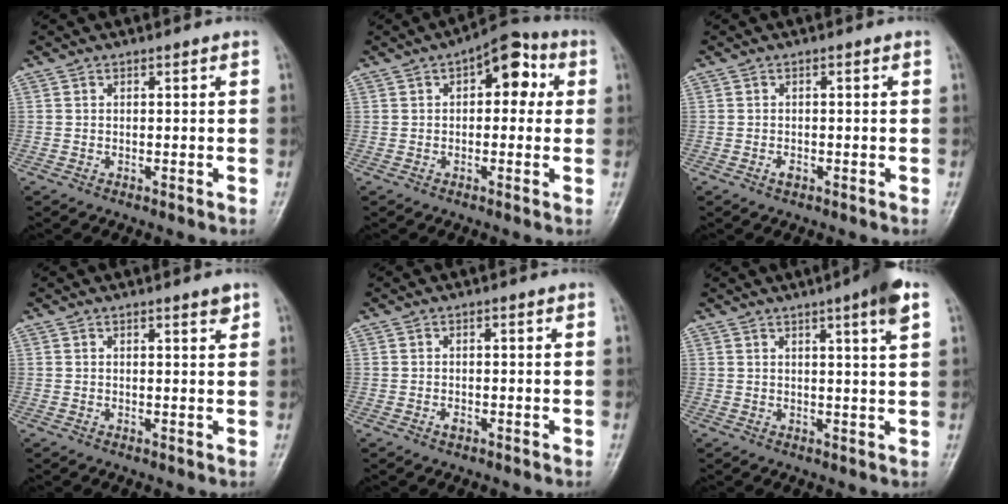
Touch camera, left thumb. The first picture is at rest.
{"total": 8.8, "force": [2.3, 4.9, 7.0], "torque": [-0.053, 0.019, 0.017]}
{"total": 1.3, "force": [-0.6, 0.7, 0.9], "torque": [-0.014, 0.003, -0.011]}
{"total": 1.7, "force": [1.2, 0.3, 1.2], "torque": [-0.015, -0.007, 0.016]}
{"total": 1.1, "force": [-0.5, 0.6, 0.8], "torque": [-0.012, 0.002, -0.009]}
{"total": 6.1, "force": [3.2, 0.2, 5.2], "torque": [-0.074, -0.010, 0.043]}